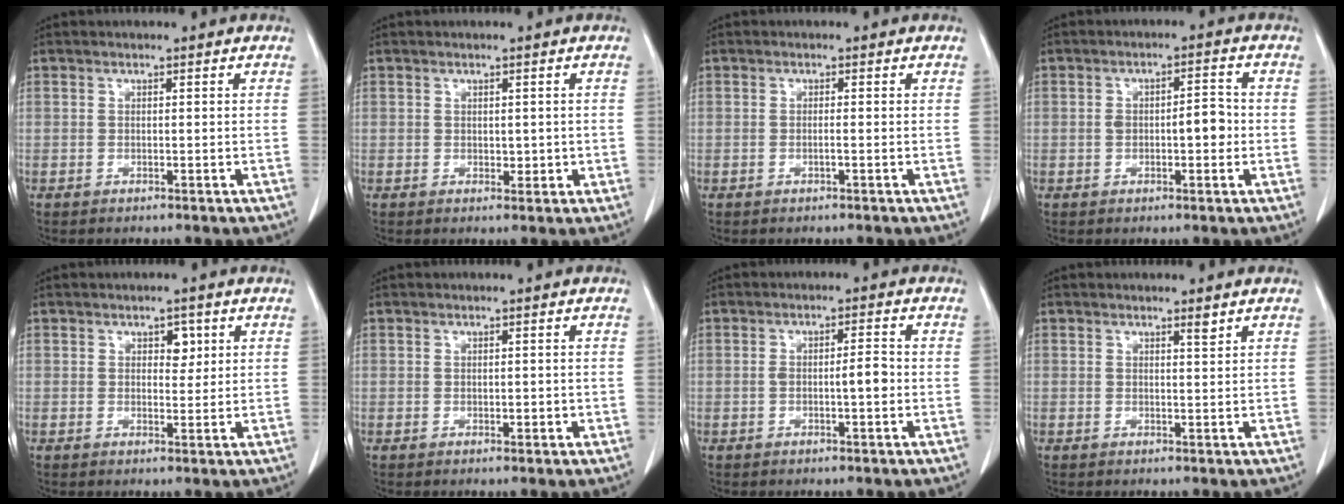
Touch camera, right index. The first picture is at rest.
{"total": 1.8, "force": [0.1, 1.2, 1.3], "torque": [-0.015, 0.000, 0.006]}
{"total": 0.7, "force": [-0.2, -0.1, 0.6], "torque": [-0.010, 0.001, -0.003]}
{"total": 4.7, "force": [-0.4, 1.8, 4.3], "torque": [-0.075, 0.012, -0.003]}
{"total": 2.5, "force": [1.0, 1.6, 1.7], "torque": [-0.019, 0.002, 0.015]}
{"total": 1.3, "force": [-0.1, 0.7, 1.0], "torque": [-0.013, 0.000, 0.002]}
{"total": 3.5, "force": [-0.5, 0.6, 3.4], "torque": [-0.060, 0.008, -0.006]}
{"total": 1.1, "force": [0.8, -0.1, 0.7], "torque": [-0.013, -0.006, 0.013]}